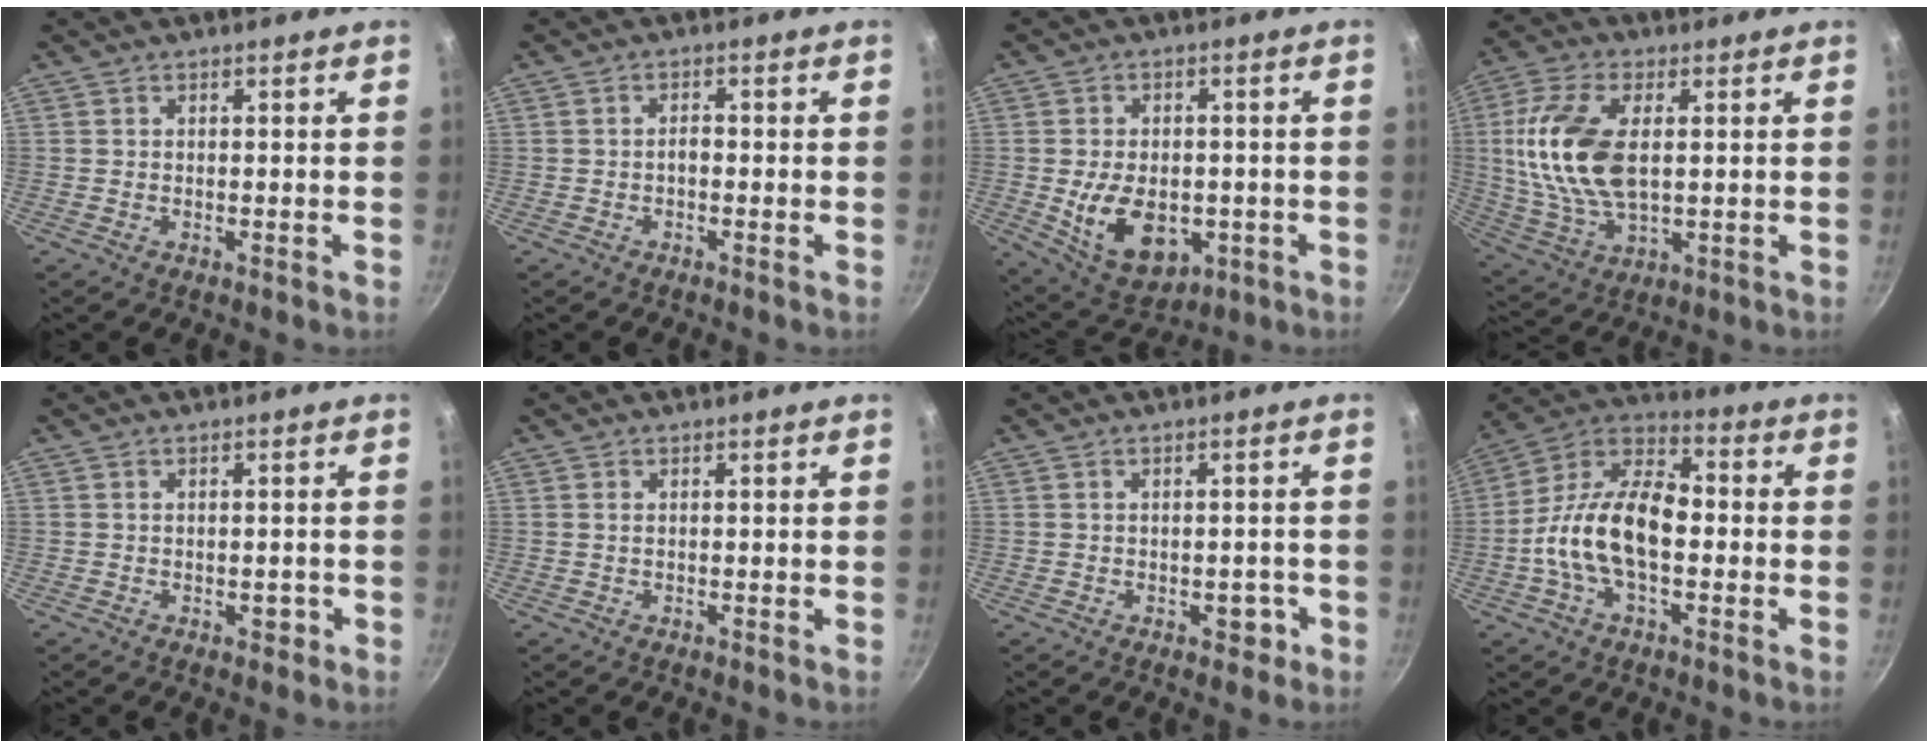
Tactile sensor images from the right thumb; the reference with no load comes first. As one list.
[{"total": 1.4, "force": [-0.5, 0.8, 1.1], "torque": [-0.012, 0.004, -0.010]}, {"total": 13.1, "force": [-2.8, 8.6, 9.4], "torque": [-0.133, 0.000, -0.022]}, {"total": 17.1, "force": [2.1, 9.0, 14.4], "torque": [-0.306, -0.007, 0.044]}, {"total": 1.5, "force": [-0.6, 1.0, 0.9], "torque": [-0.002, 0.003, -0.009]}, {"total": 0.0}, {"total": 2.6, "force": [-1.2, 1.7, 1.6], "torque": [-0.004, 0.010, -0.014]}, {"total": 16.7, "force": [-2.0, 9.0, 13.9], "torque": [-0.258, 0.039, -0.043]}]